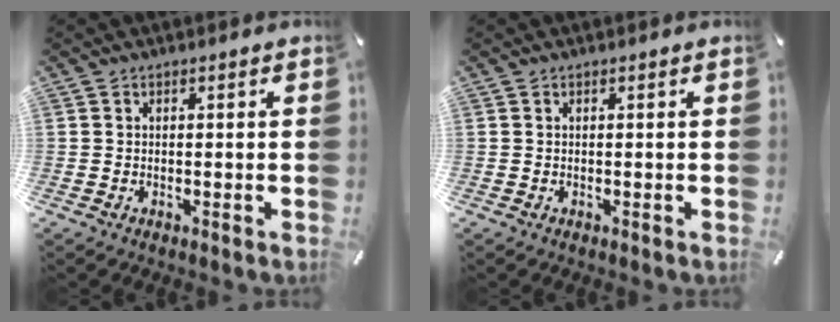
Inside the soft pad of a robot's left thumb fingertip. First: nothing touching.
{"total": 0.0}